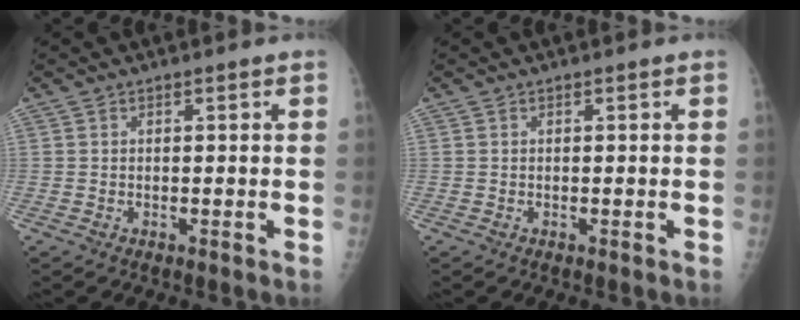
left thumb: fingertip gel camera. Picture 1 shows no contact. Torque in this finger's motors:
{"motor_torque": [0.01, 0.01, -0.02, -0.01, 0.00]}